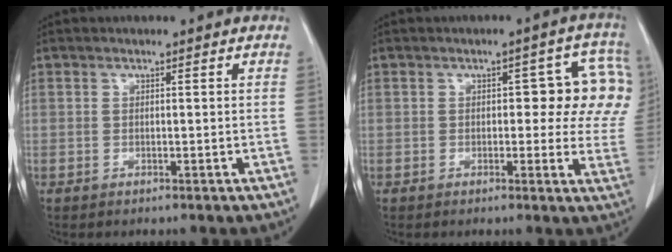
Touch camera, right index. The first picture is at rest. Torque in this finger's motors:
{"motor_torque": [0.25, 0.05, 0.25, 0.03]}